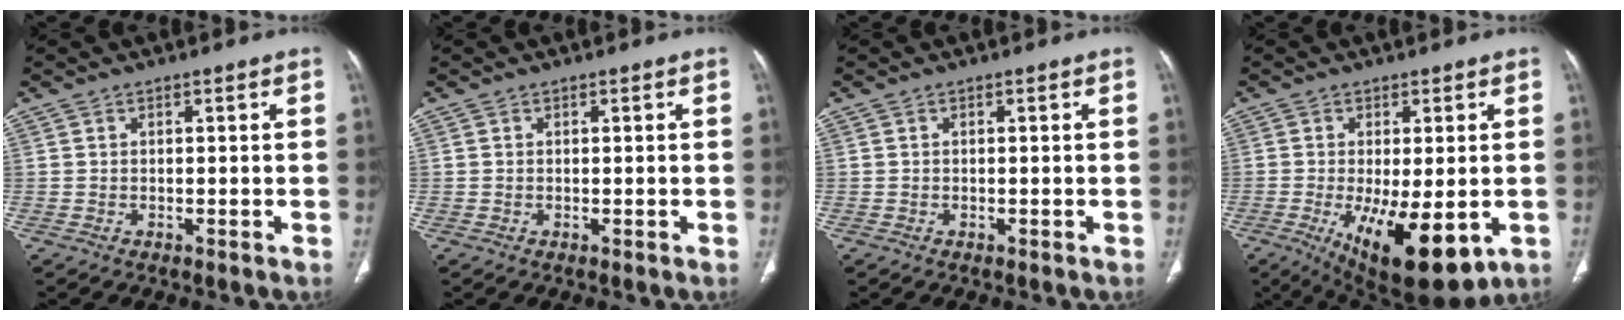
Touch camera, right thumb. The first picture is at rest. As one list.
[{"total": 0.0}, {"total": 0.0}, {"total": 15.6, "force": [-4.8, 6.1, 13.6], "torque": [-0.203, -0.022, -0.053]}]